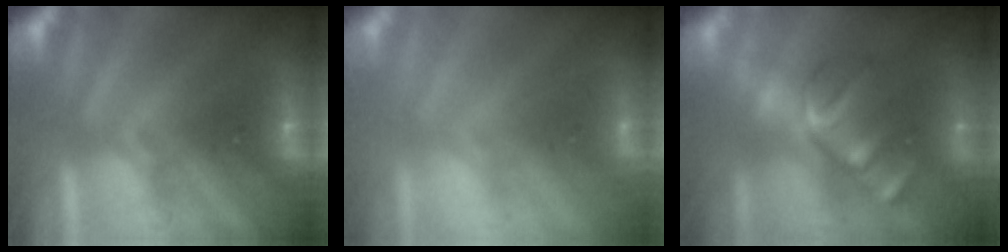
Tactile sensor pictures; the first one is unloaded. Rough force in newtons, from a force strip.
{"total": 2.5}
{"total": 2.9}